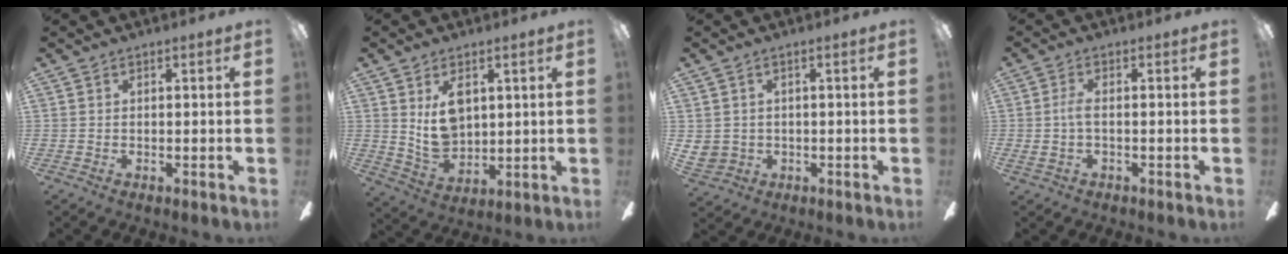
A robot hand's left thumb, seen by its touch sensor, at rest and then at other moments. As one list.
[{"total": 10.0, "force": [4.0, 6.5, 6.5], "torque": [-0.131, -0.013, 0.072]}, {"total": 2.8, "force": [0.7, 2.7, 0.3], "torque": [-0.012, 0.003, 0.015]}, {"total": 4.1, "force": [-0.3, 1.5, 3.7], "torque": [-0.083, 0.004, -0.010]}]